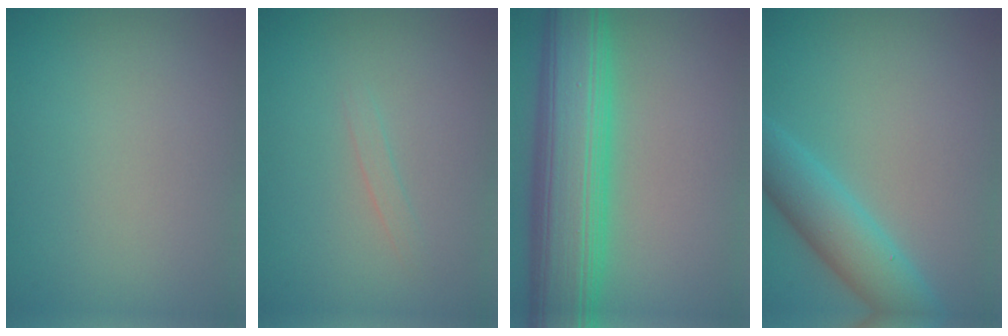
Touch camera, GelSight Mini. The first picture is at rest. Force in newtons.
{"total": 0.8, "press": 0.8, "slide": 0.0}
{"total": 10.9, "press": 10.9, "slide": 0.2}
{"total": 5.3, "press": 5.3, "slide": 0.2}